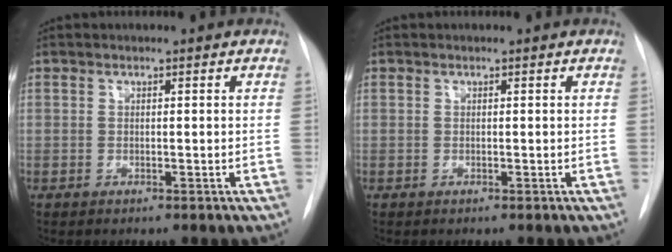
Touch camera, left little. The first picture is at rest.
{"total": 0.0}